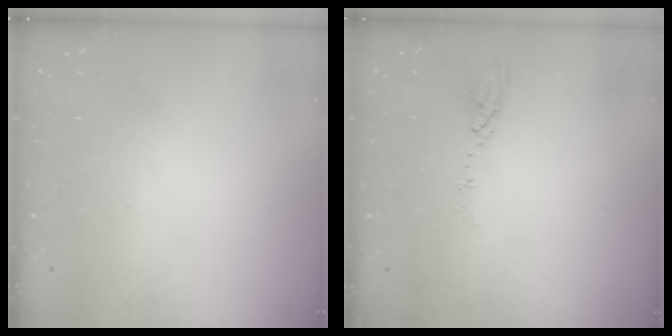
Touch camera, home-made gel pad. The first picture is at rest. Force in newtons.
{"total": 4.0, "press": 4.0, "slide": 0.4}